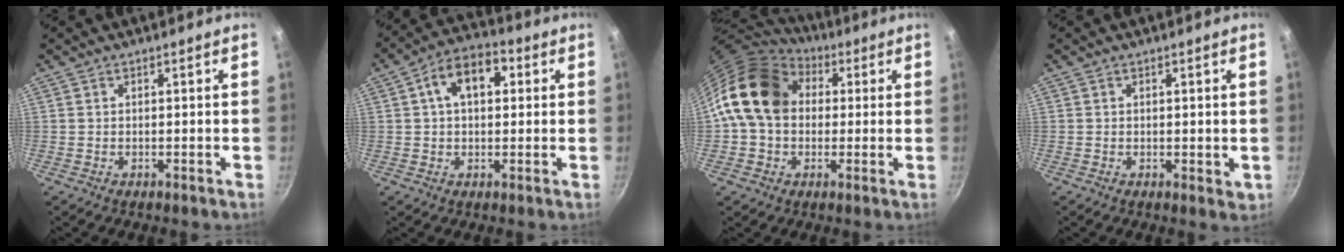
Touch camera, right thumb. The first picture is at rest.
{"total": 10.4, "force": [2.6, 6.4, 7.7], "torque": [-0.094, 0.022, 0.028]}
{"total": 16.8, "force": [3.1, 12.9, 10.3], "torque": [-0.155, 0.028, 0.040]}
{"total": 1.7, "force": [0.2, 0.9, 1.4], "torque": [-0.016, -0.004, 0.003]}